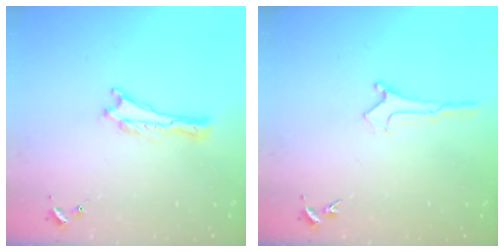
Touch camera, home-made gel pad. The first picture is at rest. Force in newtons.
{"total": 0.0}